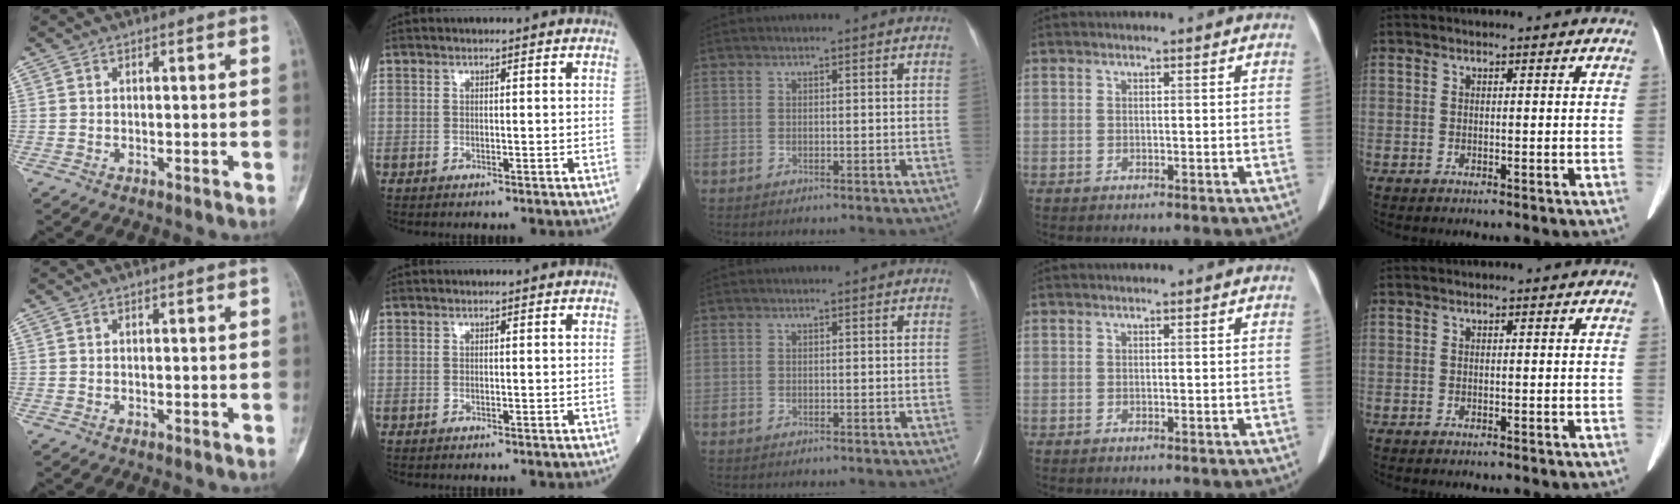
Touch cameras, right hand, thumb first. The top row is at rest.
{}